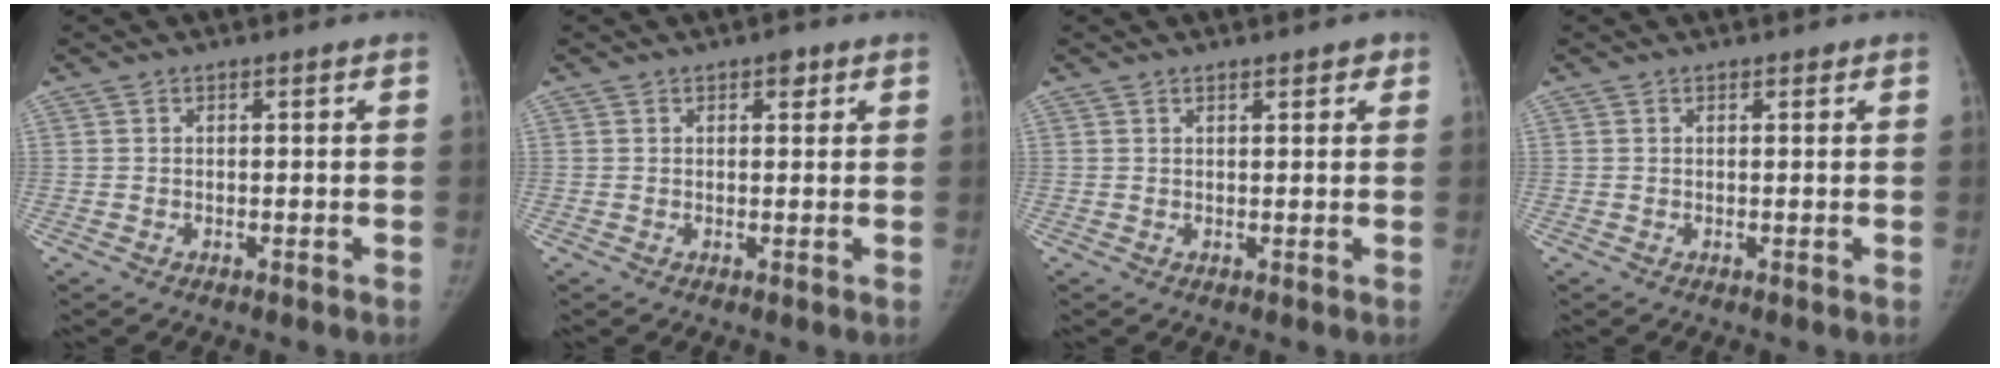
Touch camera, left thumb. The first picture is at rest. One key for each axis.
{"total": 1.9, "fx": 1.1, "fy": 1.0, "fz": 1.2, "tx": -0.007, "ty": -0.003, "tz": 0.012}
{"total": 2.1, "fx": 1.4, "fy": 0.9, "fz": 1.3, "tx": -0.007, "ty": -0.005, "tz": 0.017}
{"total": 0.5, "fx": 0.4, "fy": 0.3, "fz": 0.3, "tx": -0.008, "ty": -0.002, "tz": 0.004}